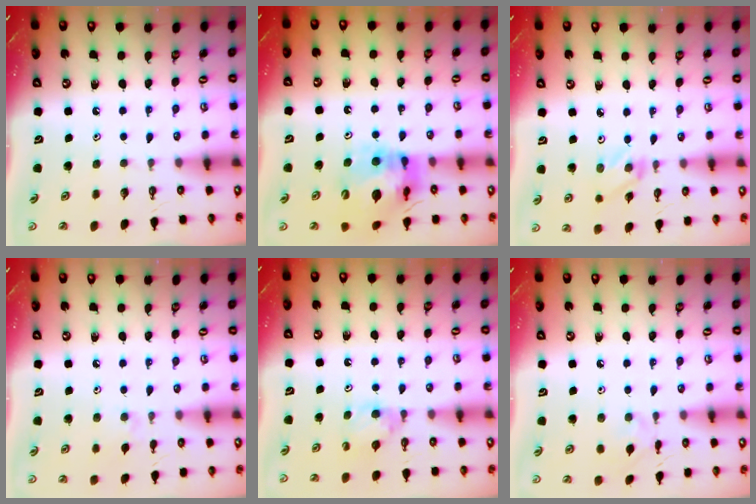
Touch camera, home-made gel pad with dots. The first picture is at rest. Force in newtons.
{"total": 14.4, "press": 14.3, "slide": 1.6}
{"total": 2.2, "press": 2.2, "slide": 0.3}
{"total": 3.7, "press": 3.7, "slide": 0.7}
{"total": 5.2, "press": 5.1, "slide": 0.7}
{"total": 2.1, "press": 2.1, "slide": 0.4}